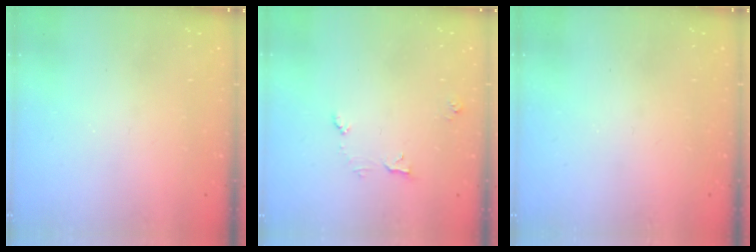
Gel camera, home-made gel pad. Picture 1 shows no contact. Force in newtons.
{"total": 4.7, "press": 4.7, "slide": 0.5}
{"total": 0.0}